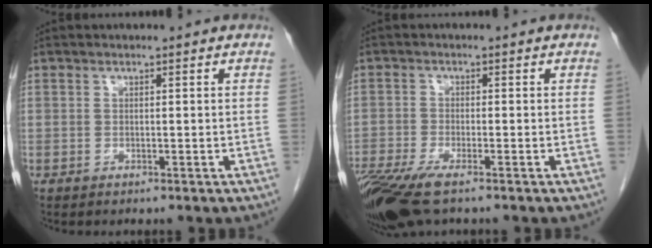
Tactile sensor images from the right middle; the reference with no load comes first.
{"total": 9.0, "force": [-6.2, 2.0, 6.2], "torque": [-0.120, -0.019, -0.113]}